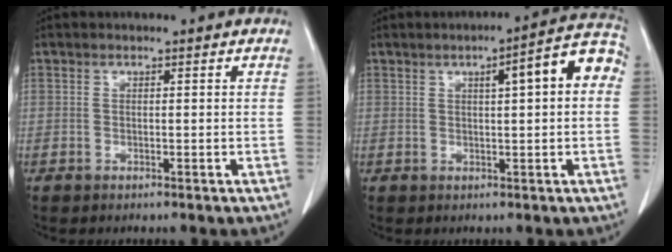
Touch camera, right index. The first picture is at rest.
{"total": 8.3, "force": [1.7, 1.4, 8.0], "torque": [-0.101, 0.028, 0.017]}